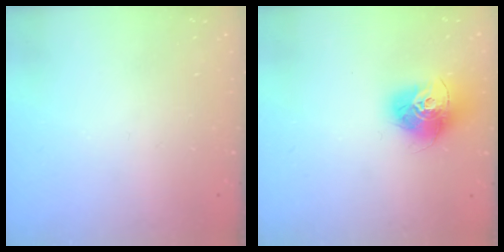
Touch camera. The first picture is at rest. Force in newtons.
{"total": 14.1, "press": 14.1, "slide": 1.3}